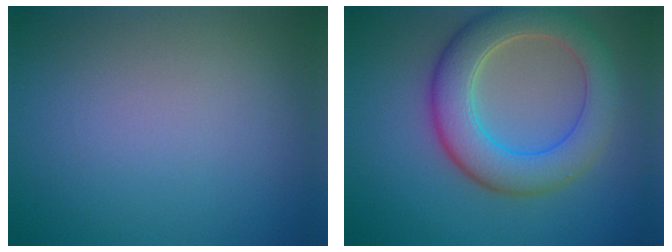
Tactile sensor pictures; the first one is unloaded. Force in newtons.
{"total": 7.2, "press": 7.1, "slide": 0.6}